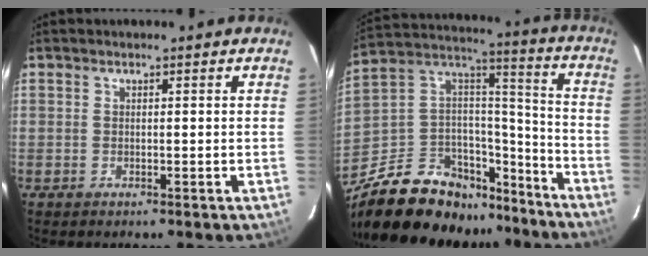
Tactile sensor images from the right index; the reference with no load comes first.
{"total": 25.2, "force": [-18.2, 13.2, 11.4], "torque": [-0.239, 0.063, -0.270]}